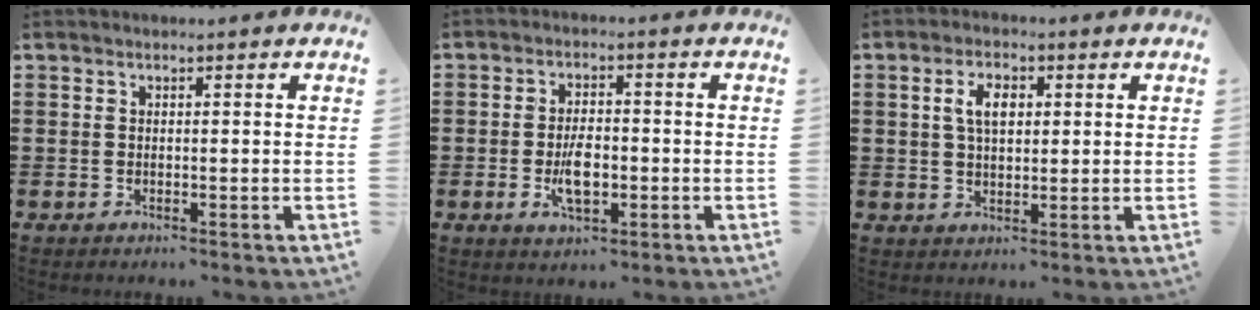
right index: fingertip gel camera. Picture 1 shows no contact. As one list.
[{"total": 5.4, "force": [-1.2, 2.6, 4.6], "torque": [-0.094, 0.002, -0.023]}, {"total": 4.4, "force": [1.1, 2.4, 3.6], "torque": [-0.078, 0.013, 0.017]}]